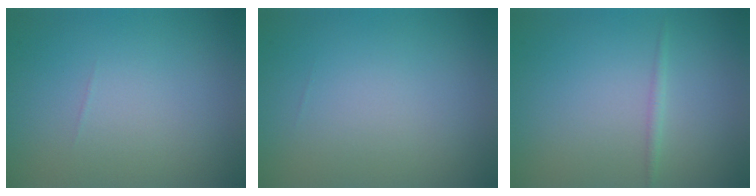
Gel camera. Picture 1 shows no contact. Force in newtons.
{"total": 0.0}
{"total": 0.7, "press": 0.7, "slide": 0.0}